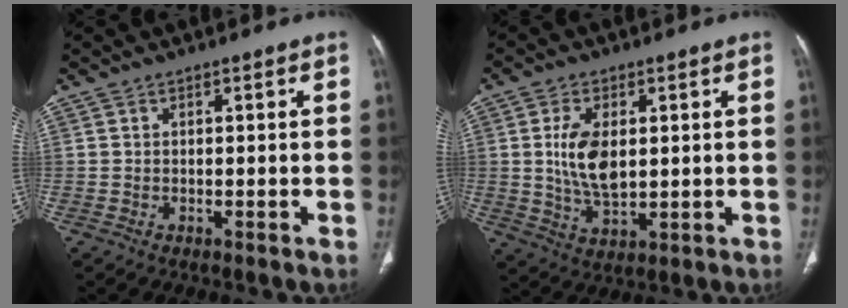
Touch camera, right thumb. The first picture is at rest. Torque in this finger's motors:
{"motor_torque": [0.94, 1.30, 1.31, -0.65, 0.10]}